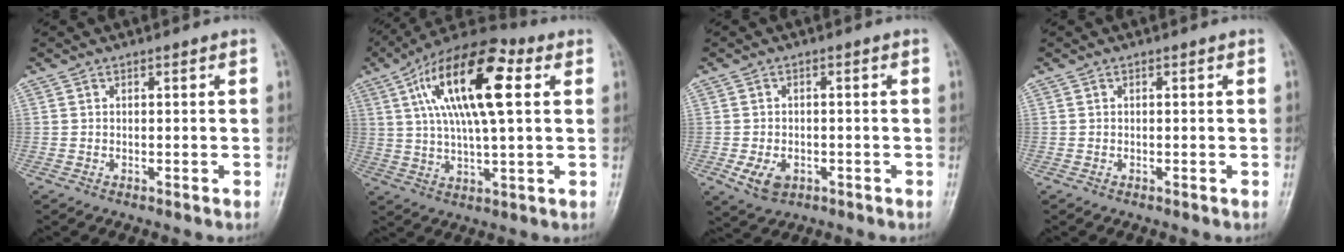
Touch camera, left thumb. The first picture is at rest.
{"total": 19.0, "force": [5.5, 6.7, 16.9], "torque": [-0.292, 0.015, 0.085]}
{"total": 5.0, "force": [-1.8, 3.4, 3.1], "torque": [-0.053, 0.002, -0.025]}
{"total": 0.0}